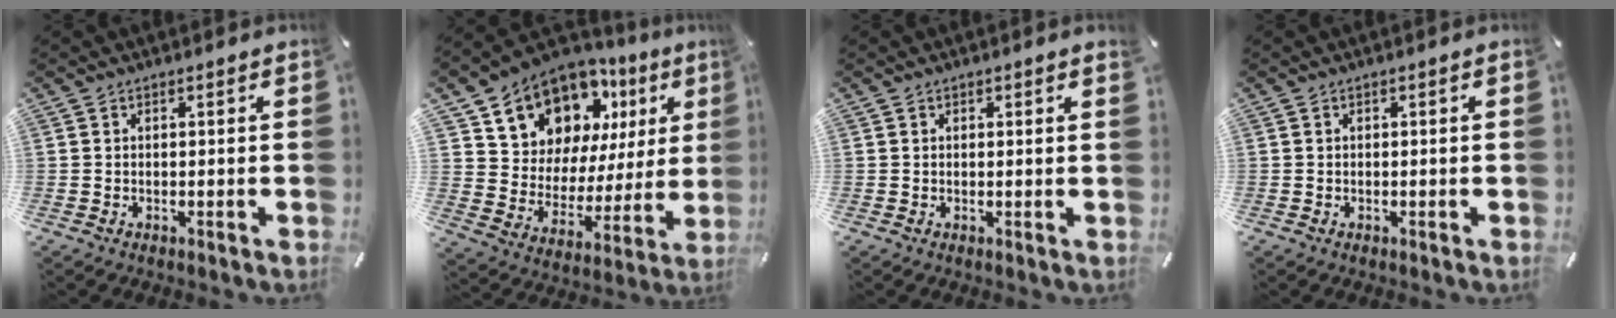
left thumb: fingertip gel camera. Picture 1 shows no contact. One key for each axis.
{"total": 13.6, "fx": 10.2, "fy": 8.5, "fz": 3.0, "tx": -0.059, "ty": -0.092, "tz": 0.183}
{"total": 0.0}
{"total": 0.0}